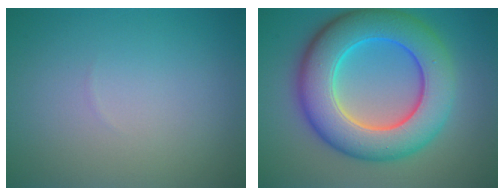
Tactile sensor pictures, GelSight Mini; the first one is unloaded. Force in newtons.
{"total": 10.6, "press": 10.6, "slide": 0.2}